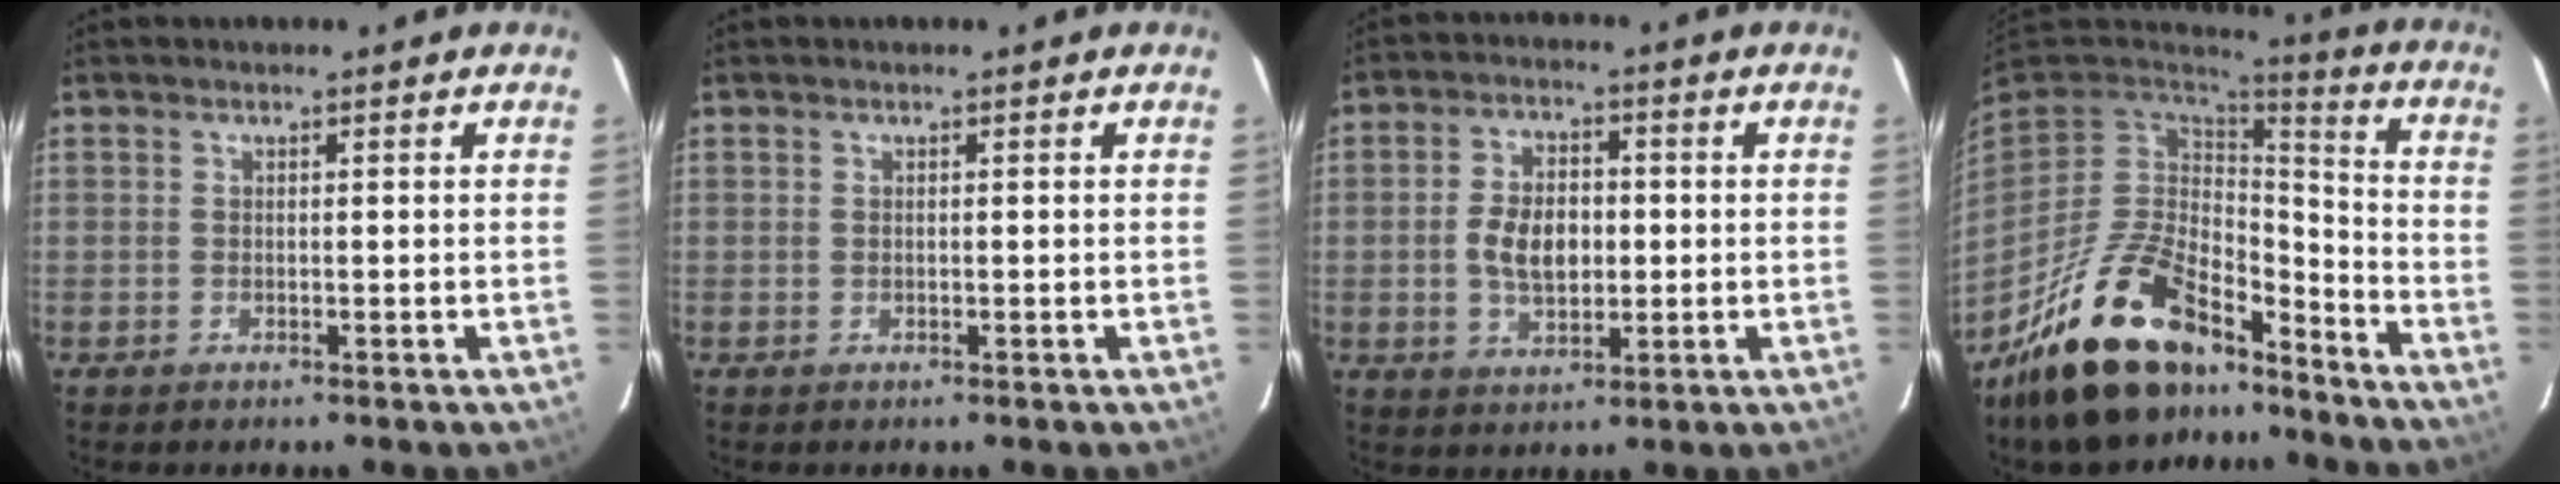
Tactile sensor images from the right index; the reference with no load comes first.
{"total": 0.0}
{"total": 8.2, "force": [-0.6, 4.9, 6.5], "torque": [-0.129, 0.007, -0.006]}
{"total": 22.4, "force": [-15.5, 9.8, 12.8], "torque": [-0.254, -0.002, -0.252]}